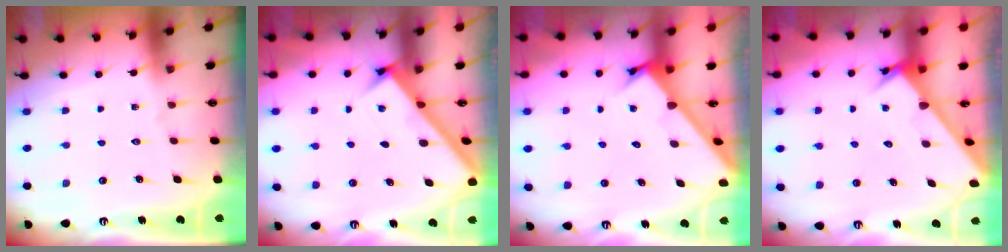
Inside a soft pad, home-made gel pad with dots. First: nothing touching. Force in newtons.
{"total": 2.6, "press": 2.6, "slide": 0.3}
{"total": 2.6, "press": 2.6, "slide": 0.2}
{"total": 2.8, "press": 2.8, "slide": 0.1}